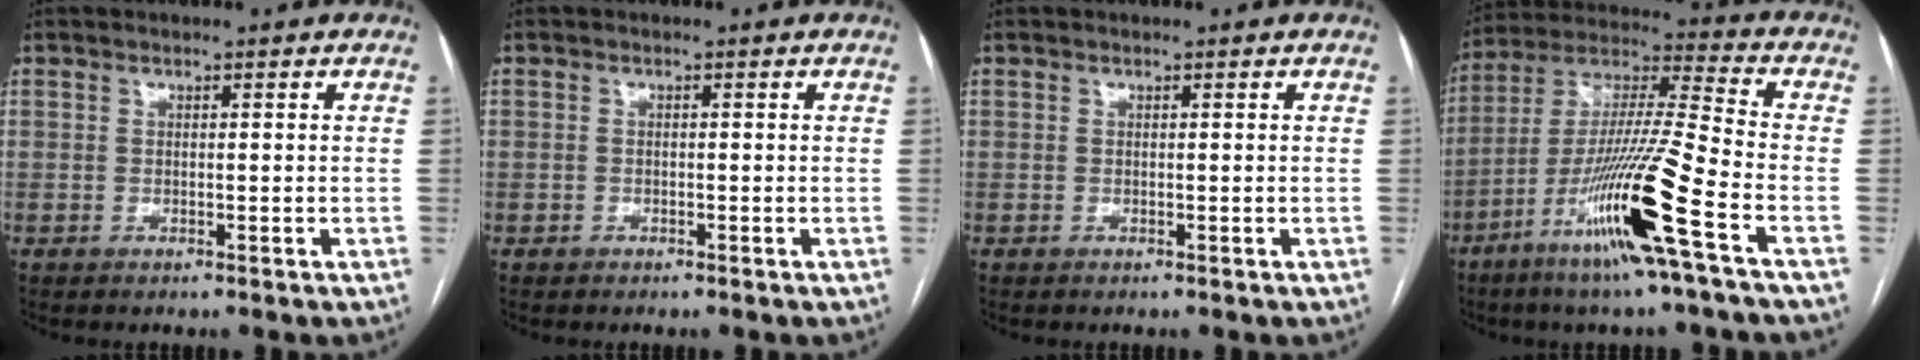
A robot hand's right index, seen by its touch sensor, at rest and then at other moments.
{"total": 0.8, "force": [-0.4, 0.7, 0.0], "torque": [-0.004, 0.005, -0.009]}
{"total": 0.0}
{"total": 17.6, "force": [-8.2, -1.1, 15.6], "torque": [-0.315, -0.027, -0.156]}